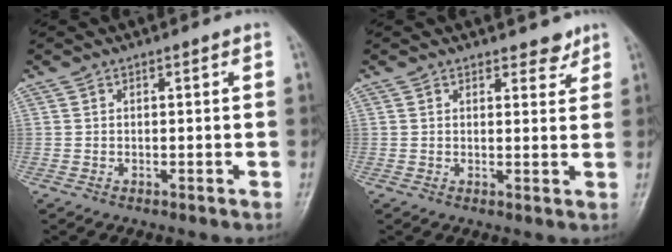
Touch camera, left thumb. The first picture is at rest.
{"total": 2.6, "force": [2.1, 1.2, 0.7], "torque": [0.009, -0.014, 0.026]}